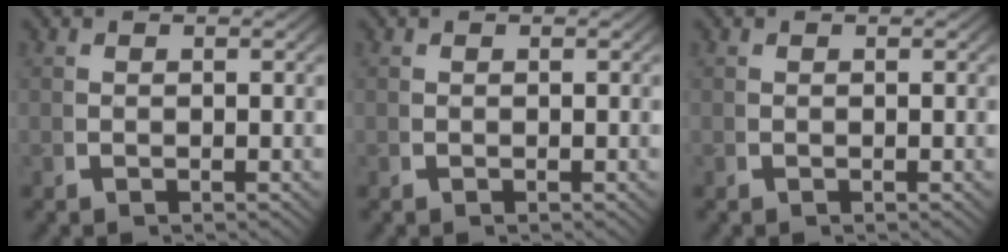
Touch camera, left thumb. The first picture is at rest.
{"total": 0.0}
{"total": 0.0}